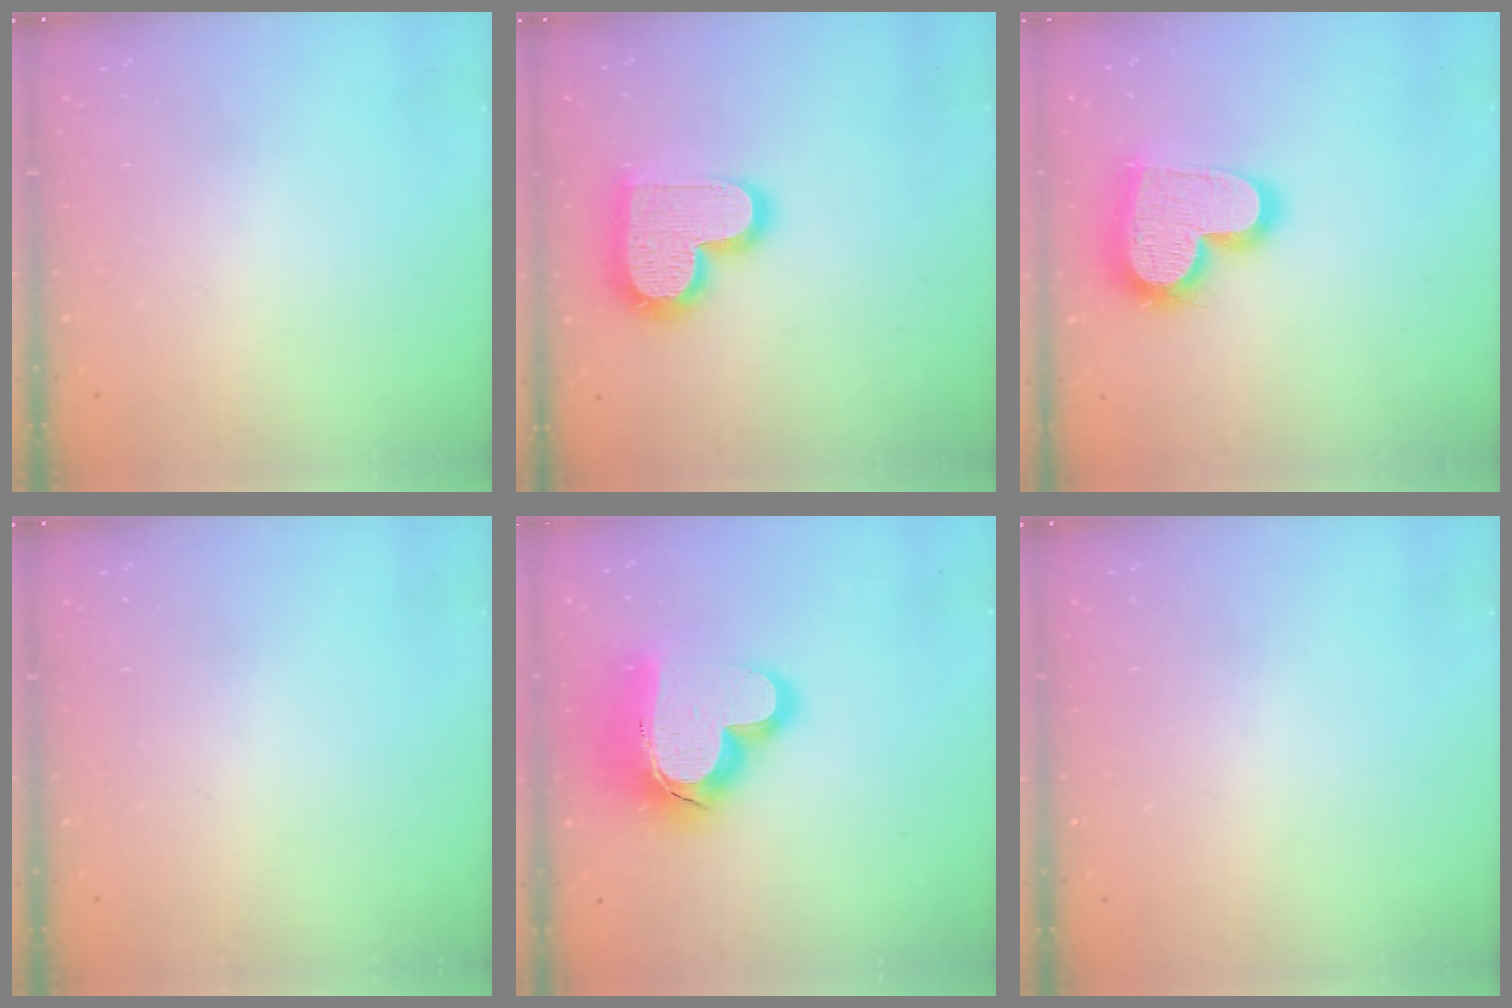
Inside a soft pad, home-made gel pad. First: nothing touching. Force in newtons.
{"total": 17.5, "press": 17.4, "slide": 1.3}
{"total": 20.6, "press": 20.5, "slide": 1.4}
{"total": 0.0}
{"total": 20.9, "press": 20.8, "slide": 1.9}
{"total": 0.0}